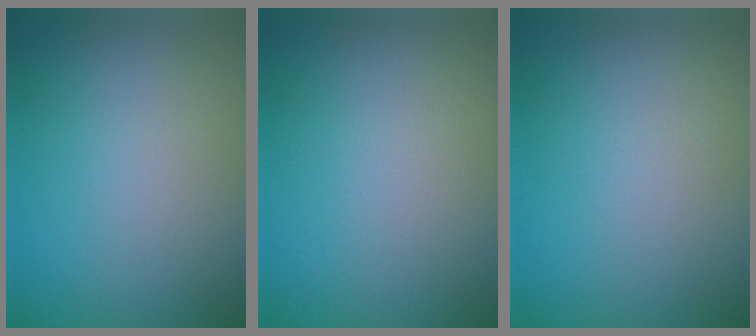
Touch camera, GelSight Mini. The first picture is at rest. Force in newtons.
{"total": 0.0}
{"total": 0.0}